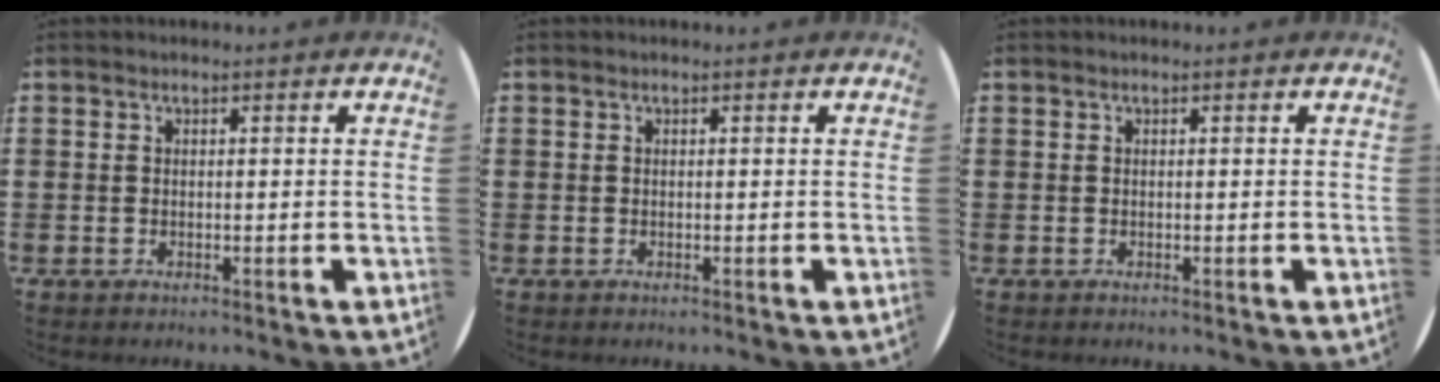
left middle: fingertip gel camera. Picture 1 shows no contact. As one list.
[{"total": 0.0}, {"total": 0.0}]